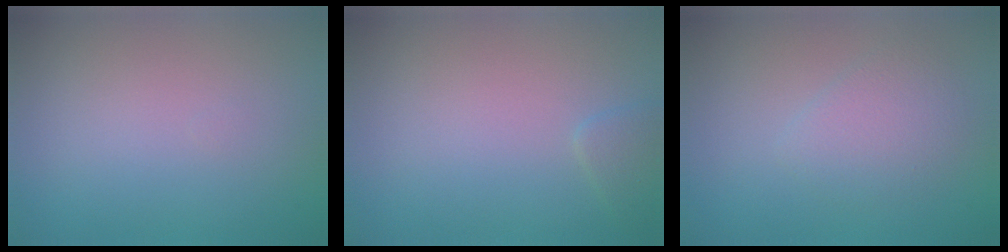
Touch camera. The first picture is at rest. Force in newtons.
{"total": 1.0, "press": 1.0, "slide": 0.0}
{"total": 2.4, "press": 2.4, "slide": 0.1}